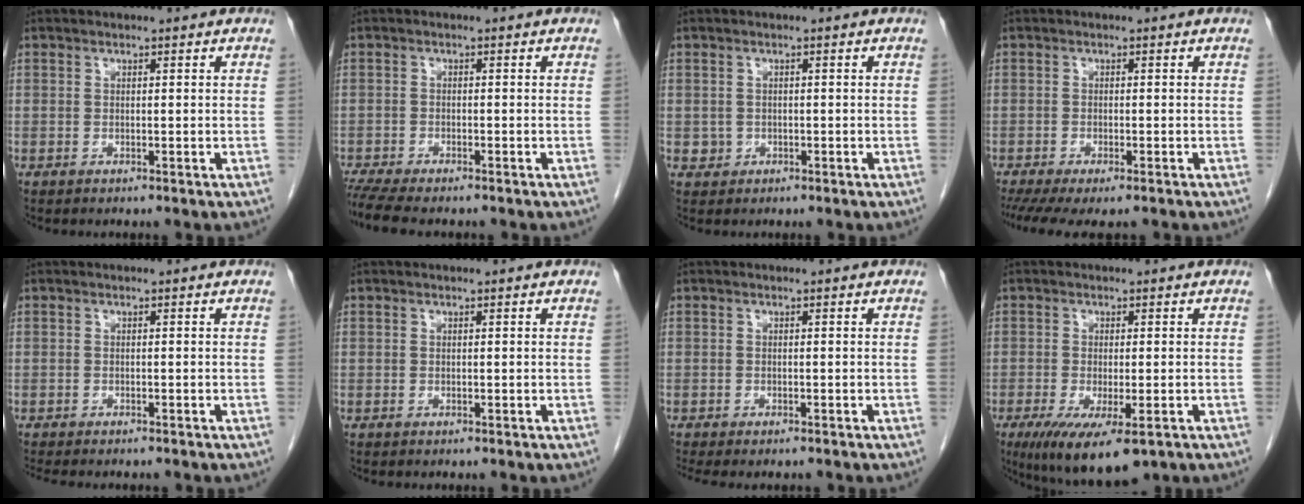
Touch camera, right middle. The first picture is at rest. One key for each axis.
{"total": 6.5, "fx": -5.5, "fy": 0.9, "fz": 3.2, "tx": -0.054, "ty": -0.010, "tz": -0.091}
{"total": 1.3, "fx": -0.2, "fy": 1.3, "fz": 0.2, "tx": 0.000, "ty": 0.005, "tz": 0.000}
{"total": 8.4, "fx": -6.5, "fy": 2.1, "fz": 4.8, "tx": -0.071, "ty": -0.009, "tz": -0.100}
{"total": 5.1, "fx": -4.6, "fy": 1.1, "fz": 2.1, "tx": -0.019, "ty": -0.007, "tz": -0.064}
{"total": 0.0}
{"total": 3.0, "fx": -2.6, "fy": 0.7, "fz": 1.2, "tx": -0.009, "ty": -0.005, "tz": -0.035}
{"total": 10.1, "fx": -5.8, "fy": 2.7, "fz": 7.7, "tx": -0.121, "ty": -0.025, "tz": -0.088}